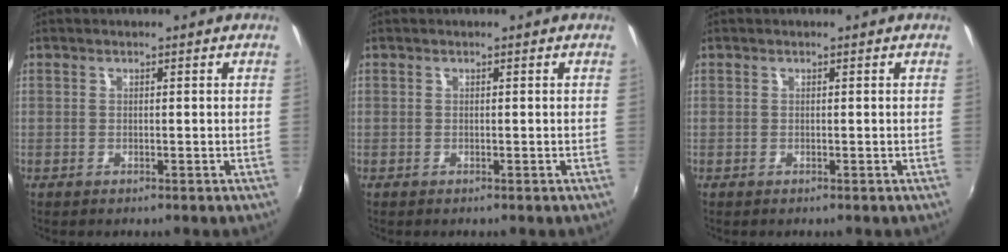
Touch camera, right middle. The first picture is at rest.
{"total": 0.0}
{"total": 0.0}